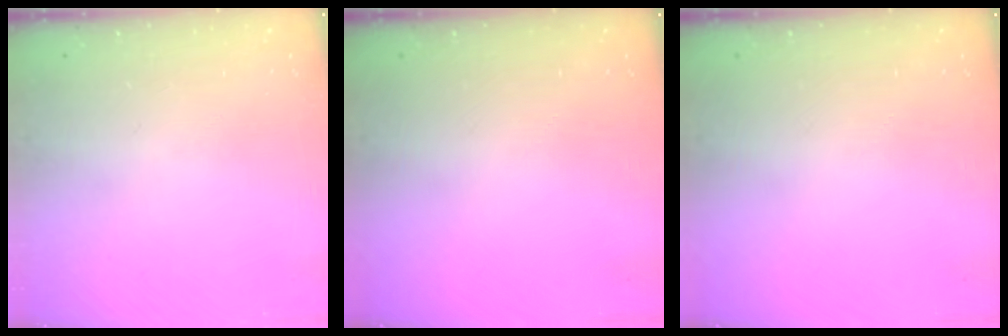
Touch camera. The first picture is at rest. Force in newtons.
{"total": 0.0}
{"total": 0.0}